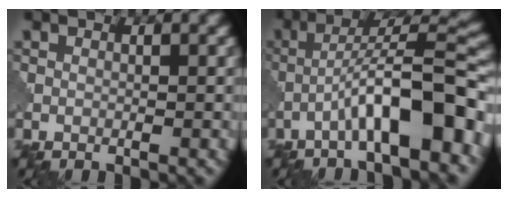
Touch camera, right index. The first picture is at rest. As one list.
[{"total": 9.2, "force": [-3.8, 1.7, 8.3], "torque": [-0.129, 0.026, -0.062]}]